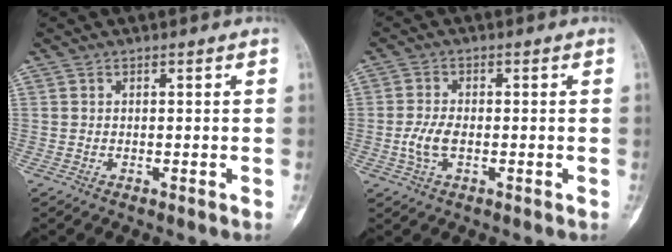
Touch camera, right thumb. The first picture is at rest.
{"total": 4.3, "force": [-0.9, 2.3, 3.6], "torque": [-0.082, 0.006, -0.019]}